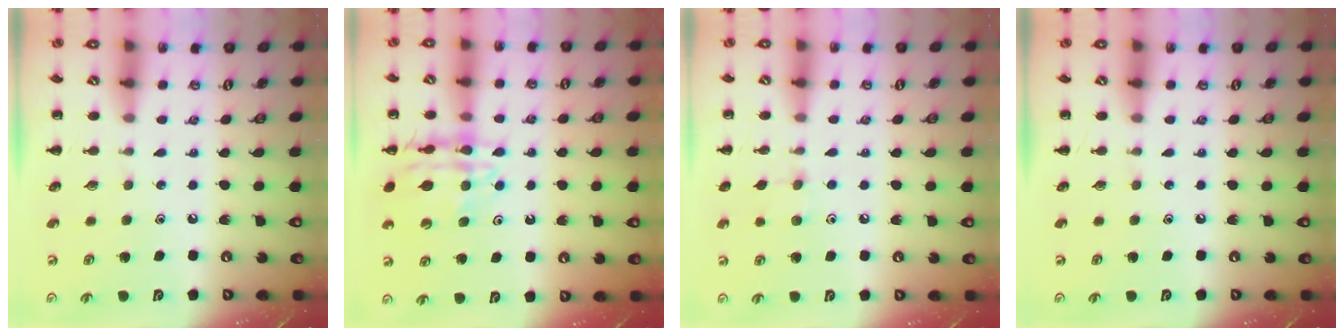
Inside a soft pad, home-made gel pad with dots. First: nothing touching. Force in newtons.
{"total": 13.0, "press": 12.6, "slide": 3.1}
{"total": 6.7, "press": 6.4, "slide": 2.1}
{"total": 0.0}